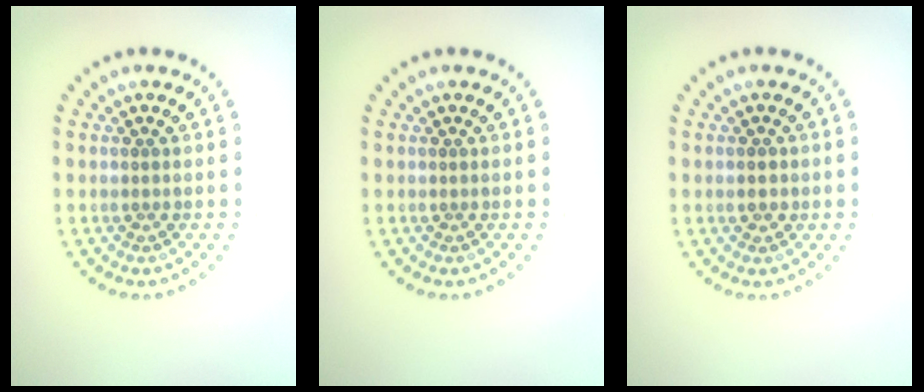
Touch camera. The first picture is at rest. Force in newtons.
{"total": 0.0}
{"total": 1.5, "press": 1.5, "slide": 0.1}